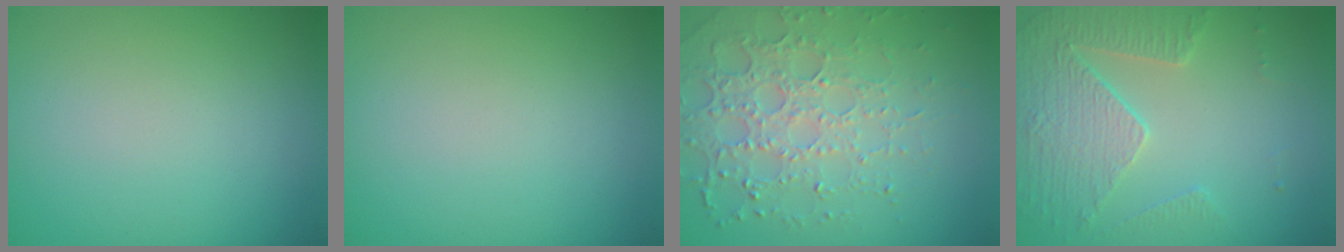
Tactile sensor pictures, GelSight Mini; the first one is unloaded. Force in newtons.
{"total": 0.0}
{"total": 5.2, "press": 4.3, "slide": 2.8}
{"total": 3.7, "press": 3.5, "slide": 1.1}